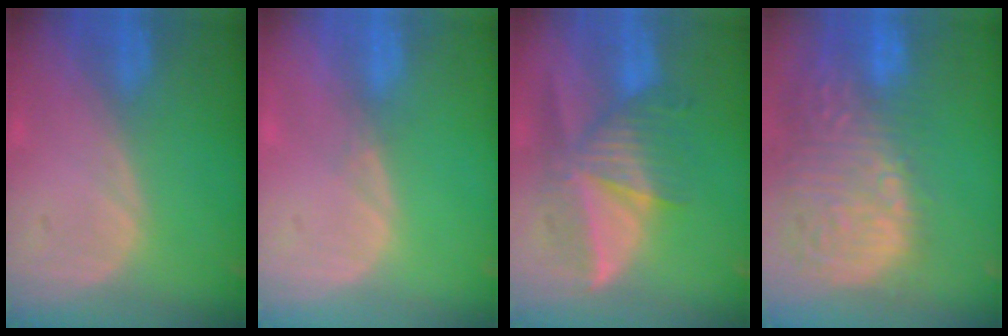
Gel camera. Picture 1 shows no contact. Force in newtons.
{"total": 0.6, "press": 0.6, "slide": 0.2}
{"total": 8.0, "press": 7.7, "slide": 2.3}
{"total": 15.4, "press": 12.6, "slide": 8.9}